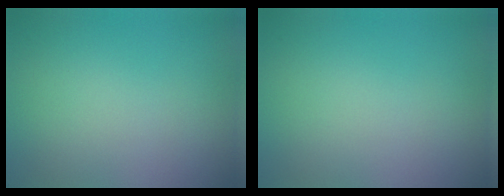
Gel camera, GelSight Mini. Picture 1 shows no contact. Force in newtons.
{"total": 0.0}